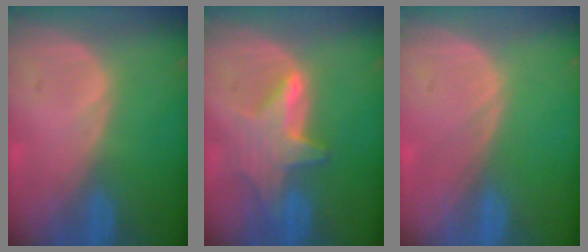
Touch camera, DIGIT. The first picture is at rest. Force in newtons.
{"total": 6.9, "press": 6.4, "slide": 2.6}
{"total": 0.0}